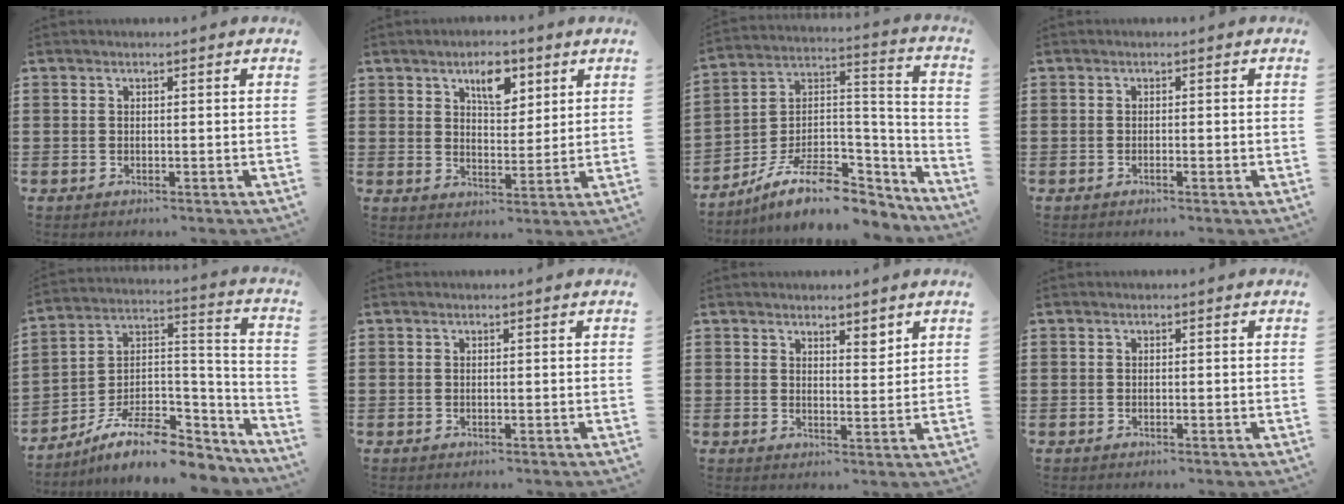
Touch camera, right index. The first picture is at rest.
{"total": 6.1, "force": [3.5, 3.0, 4.0], "torque": [-0.057, -0.002, 0.055]}
{"total": 11.1, "force": [-7.5, 5.0, 6.5], "torque": [-0.119, 0.024, -0.137]}
{"total": 0.7, "force": [-0.4, 0.1, 0.6], "torque": [-0.011, -0.003, -0.007]}
{"total": 11.0, "force": [-8.2, 4.1, 6.1], "torque": [-0.110, 0.024, -0.152]}
{"total": 0.0}
{"total": 2.6, "force": [2.3, 1.0, 0.7], "torque": [-0.012, 0.002, 0.042]}
{"total": 0.0}